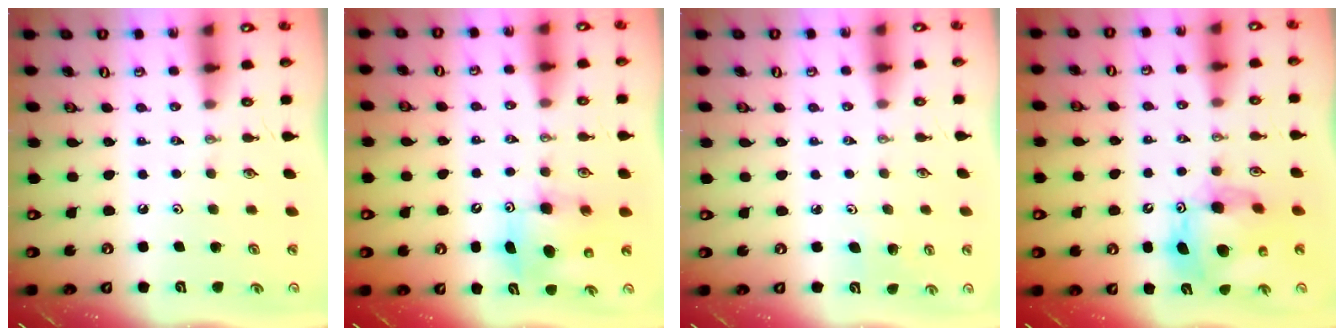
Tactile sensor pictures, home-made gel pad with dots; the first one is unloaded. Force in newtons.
{"total": 8.0, "press": 7.6, "slide": 2.2}
{"total": 3.6, "press": 3.4, "slide": 1.0}
{"total": 14.1, "press": 14.0, "slide": 1.1}